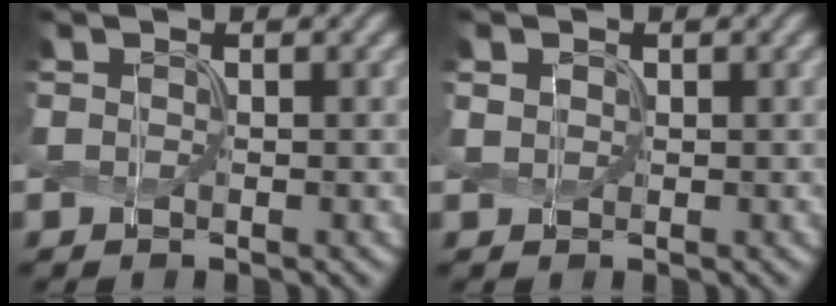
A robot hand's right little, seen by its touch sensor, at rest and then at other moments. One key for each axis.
{"total": 0.9, "fx": 0.5, "fy": 0.7, "fz": 0.1, "tx": -0.005, "ty": 0.003, "tz": 0.008}